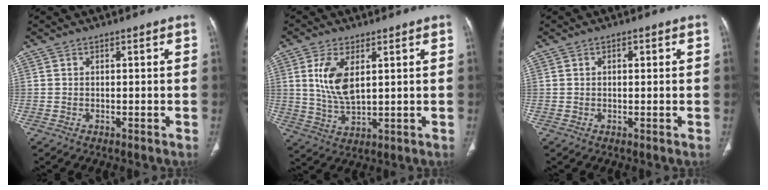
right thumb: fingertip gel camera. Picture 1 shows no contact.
{"total": 8.6, "force": [2.6, 4.1, 7.1], "torque": [-0.143, -0.016, 0.059]}
{"total": 1.1, "force": [0.4, 0.6, 0.9], "torque": [-0.013, 0.002, 0.006]}